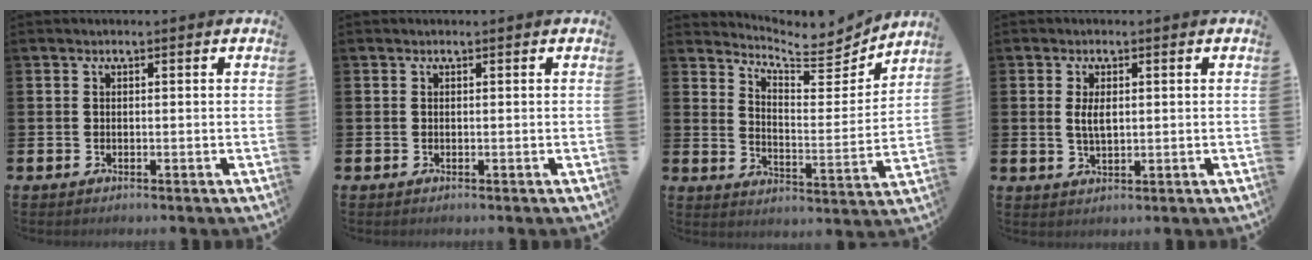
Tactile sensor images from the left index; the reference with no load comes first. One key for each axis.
{"total": 0.0}
{"total": 6.8, "fx": 6.6, "fy": 1.2, "fz": 1.2, "tx": -0.032, "ty": -0.066, "tz": 0.107}
{"total": 2.9, "fx": 0.7, "fy": 1.3, "fz": 2.5, "tx": -0.040, "ty": 0.001, "tz": 0.008}